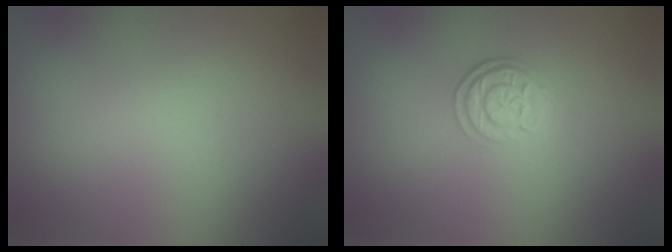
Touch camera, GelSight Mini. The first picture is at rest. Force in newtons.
{"total": 3.0, "press": 2.5, "slide": 1.6}